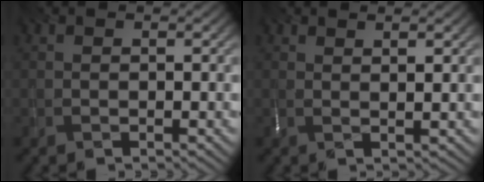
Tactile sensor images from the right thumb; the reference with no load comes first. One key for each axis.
{"total": 2.0, "fx": 1.3, "fy": 0.2, "fz": 1.5, "tx": -0.029, "ty": 0.000, "tz": 0.026}